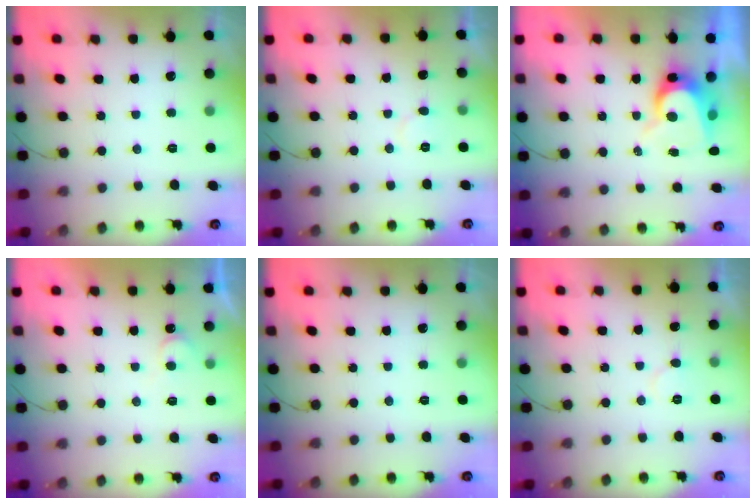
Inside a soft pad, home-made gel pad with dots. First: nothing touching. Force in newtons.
{"total": 3.5, "press": 3.5, "slide": 0.4}
{"total": 8.3, "press": 8.2, "slide": 0.6}
{"total": 4.0, "press": 4.0, "slide": 0.4}
{"total": 0.0}
{"total": 4.8, "press": 4.8, "slide": 0.4}